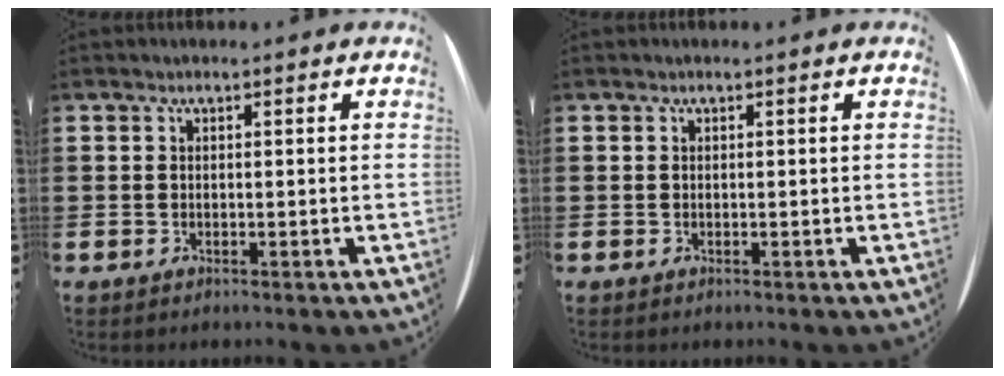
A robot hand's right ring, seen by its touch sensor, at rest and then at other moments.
{"total": 0.0}